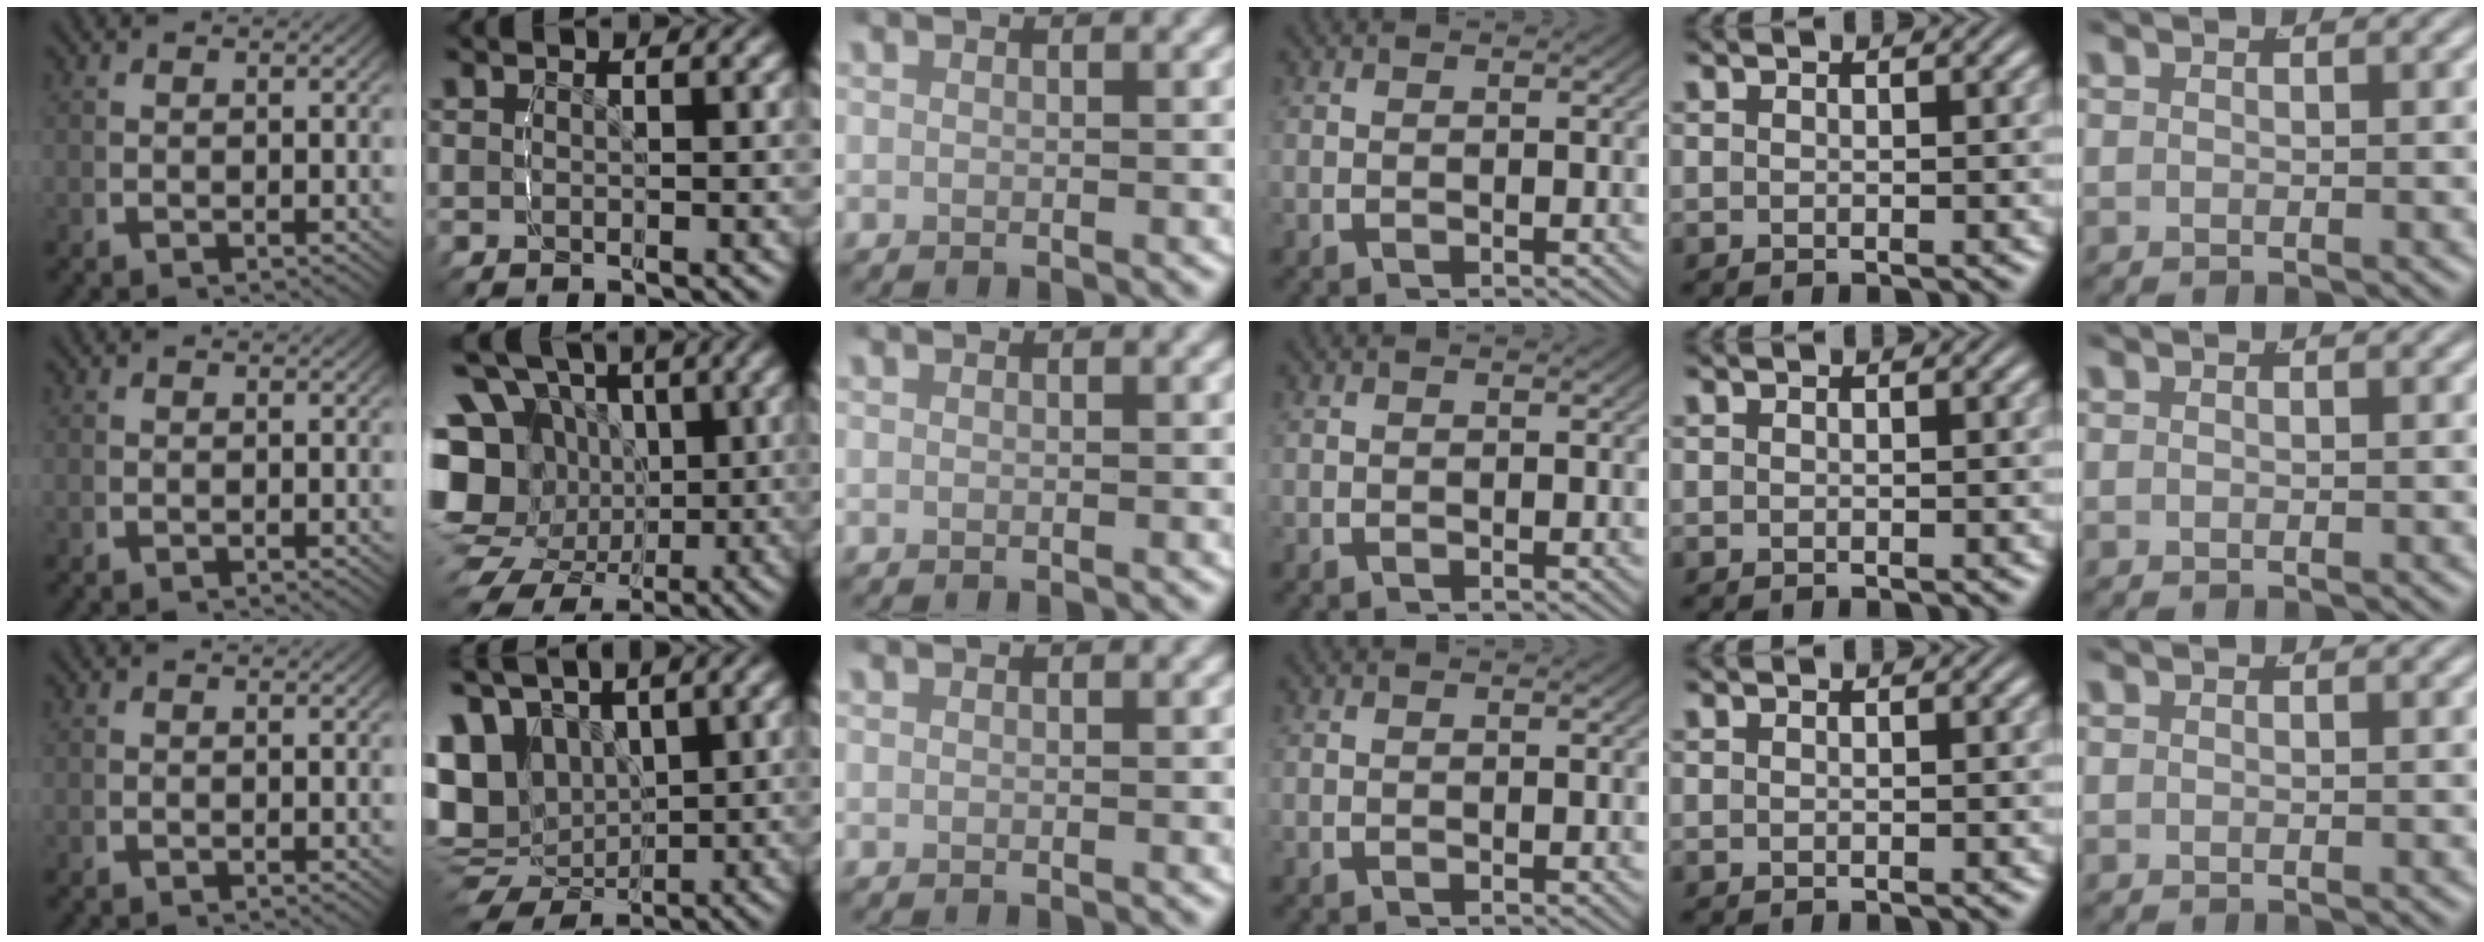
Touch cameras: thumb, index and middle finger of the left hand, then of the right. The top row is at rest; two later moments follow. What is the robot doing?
{"motion": "grasp_and_lifting", "object": "scissors"}